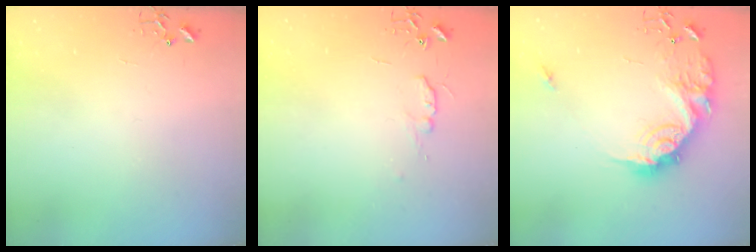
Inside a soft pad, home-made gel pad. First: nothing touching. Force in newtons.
{"total": 5.6, "press": 5.5, "slide": 0.7}
{"total": 19.2, "press": 19.2, "slide": 1.0}